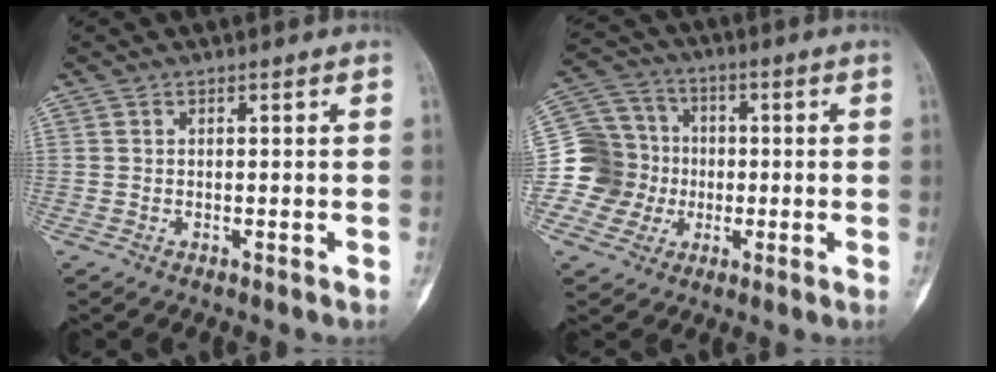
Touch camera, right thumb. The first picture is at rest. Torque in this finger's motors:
{"motor_torque": [0.84, 0.56, 0.23, -0.52, -0.02]}